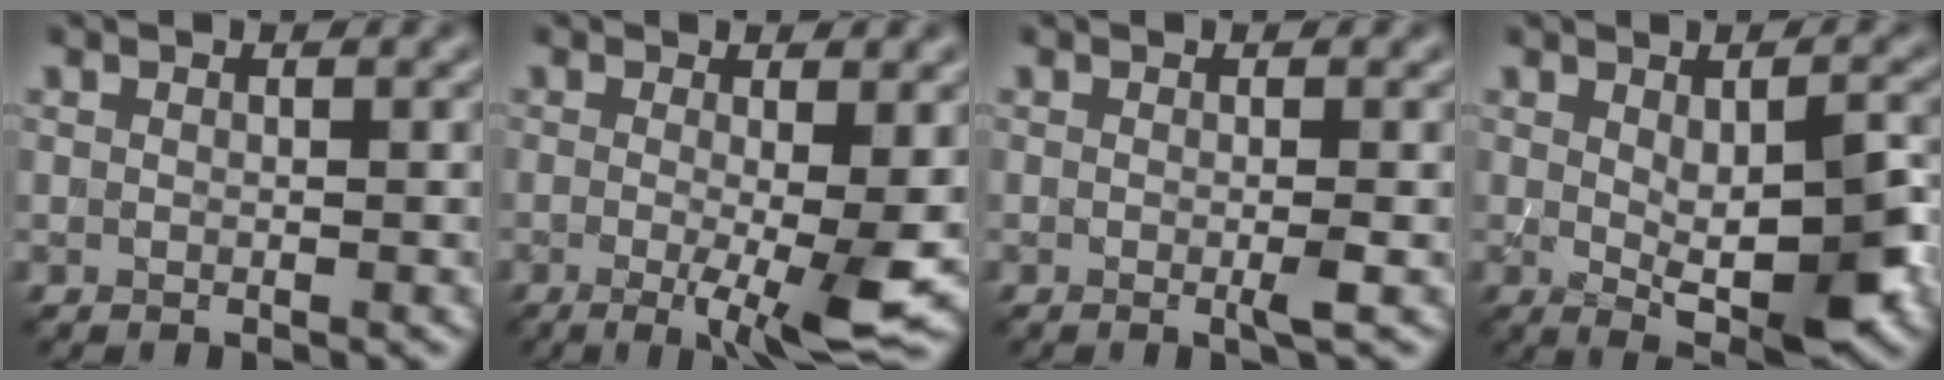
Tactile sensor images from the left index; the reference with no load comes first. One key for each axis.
{"total": 5.7, "fx": -1.0, "fy": 0.8, "fz": 5.6, "tx": -0.084, "ty": -0.016, "tz": -0.011}
{"total": 1.3, "fx": -0.2, "fy": 0.2, "fz": 1.2, "tx": -0.019, "ty": -0.006, "tz": -0.008}
{"total": 6.0, "fx": -0.4, "fy": 1.6, "fz": 5.7, "tx": -0.082, "ty": -0.006, "tz": -0.001}